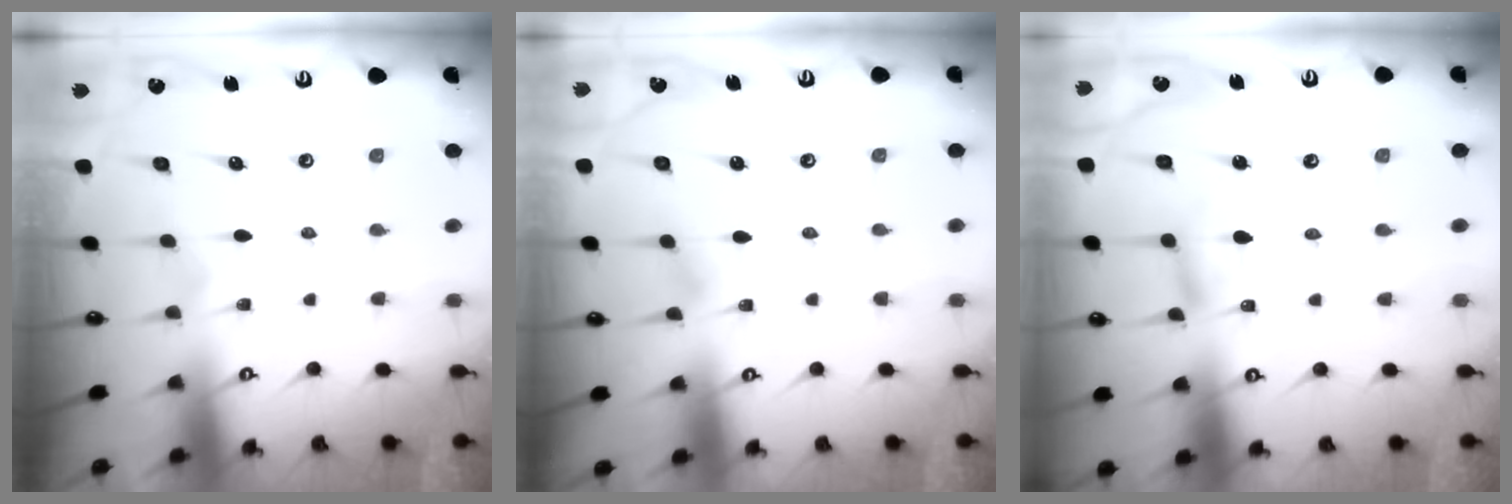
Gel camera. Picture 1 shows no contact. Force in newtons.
{"total": 2.8, "press": 2.8, "slide": 0.3}
{"total": 3.4, "press": 3.4, "slide": 0.3}